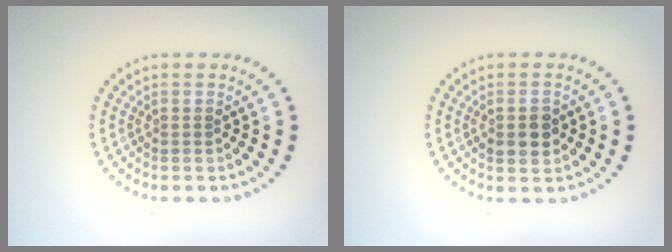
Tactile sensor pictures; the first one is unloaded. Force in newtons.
{"total": 2.6, "press": 2.6, "slide": 0.2}